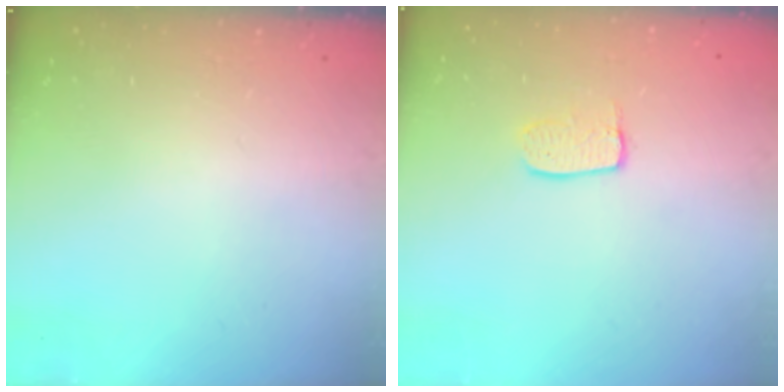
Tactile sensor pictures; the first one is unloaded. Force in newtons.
{"total": 6.0, "press": 6.0, "slide": 0.3}